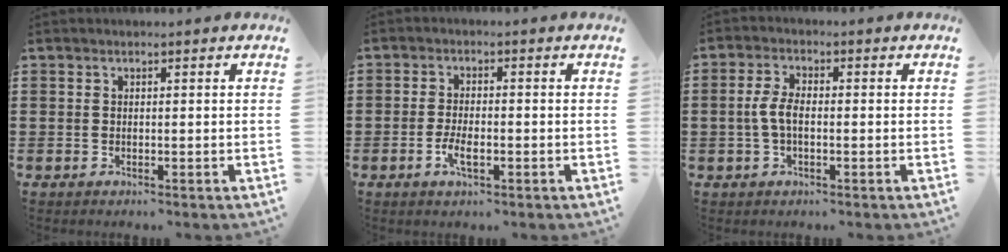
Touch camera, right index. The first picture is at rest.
{"total": 3.3, "force": [-1.3, 1.2, 2.7], "torque": [-0.059, -0.001, -0.026]}
{"total": 3.8, "force": [-0.5, 1.5, 3.5], "torque": [-0.085, -0.003, -0.016]}